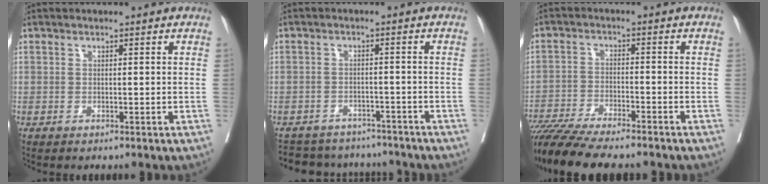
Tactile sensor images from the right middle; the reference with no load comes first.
{"total": 11.9, "force": [-10.8, 4.3, 2.3], "torque": [-0.044, 0.017, -0.135]}
{"total": 14.5, "force": [-12.6, 1.5, 7.1], "torque": [-0.121, -0.025, -0.200]}